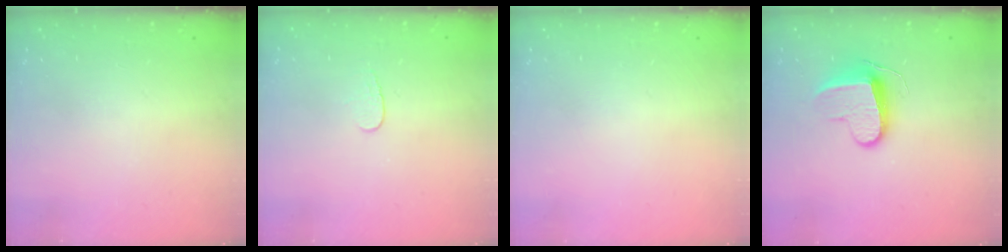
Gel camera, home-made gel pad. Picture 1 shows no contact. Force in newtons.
{"total": 3.6, "press": 3.5, "slide": 0.4}
{"total": 0.0}
{"total": 9.5, "press": 9.5, "slide": 0.1}